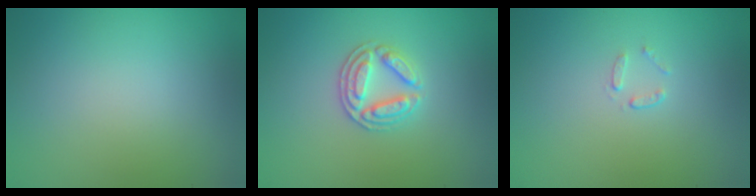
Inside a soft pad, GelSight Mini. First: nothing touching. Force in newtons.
{"total": 3.1, "press": 2.9, "slide": 1.1}
{"total": 0.7, "press": 0.4, "slide": 0.6}